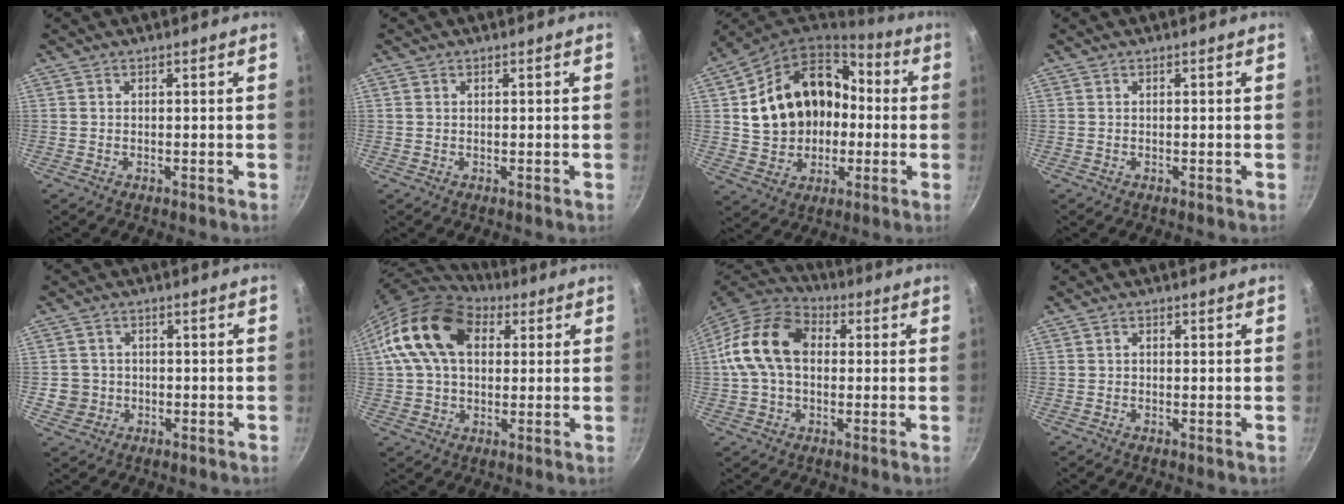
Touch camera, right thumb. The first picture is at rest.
{"total": 0.5, "force": [0.3, 0.3, 0.3], "torque": [-0.005, 0.002, 0.005]}
{"total": 20.2, "force": [0.9, 16.3, 12.0], "torque": [-0.184, 0.051, 0.023]}
{"total": 0.0}
{"total": 4.2, "force": [-0.6, 4.1, 0.7], "torque": [0.006, 0.014, -0.004]}
{"total": 17.2, "force": [4.6, 11.8, 11.7], "torque": [-0.195, 0.014, 0.069]}
{"total": 15.4, "force": [1.4, 11.0, 10.7], "torque": [-0.172, 0.028, 0.008]}
{"total": 0.7, "force": [0.1, 0.6, 0.2], "torque": [-0.002, 0.004, 0.001]}